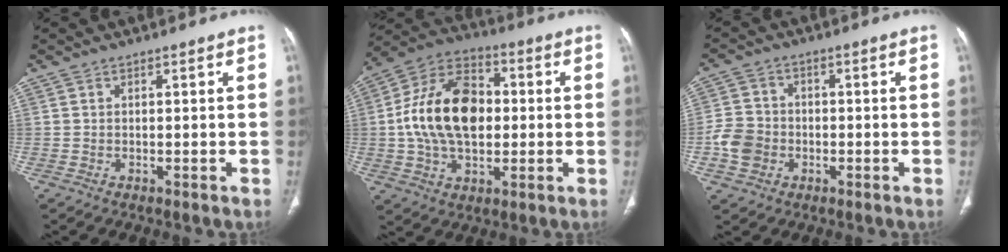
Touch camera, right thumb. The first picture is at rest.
{"total": 18.7, "force": [0.6, 12.1, 14.2], "torque": [-0.239, 0.024, 0.007]}
{"total": 6.8, "force": [-1.9, 5.8, 3.1], "torque": [-0.042, 0.017, -0.039]}